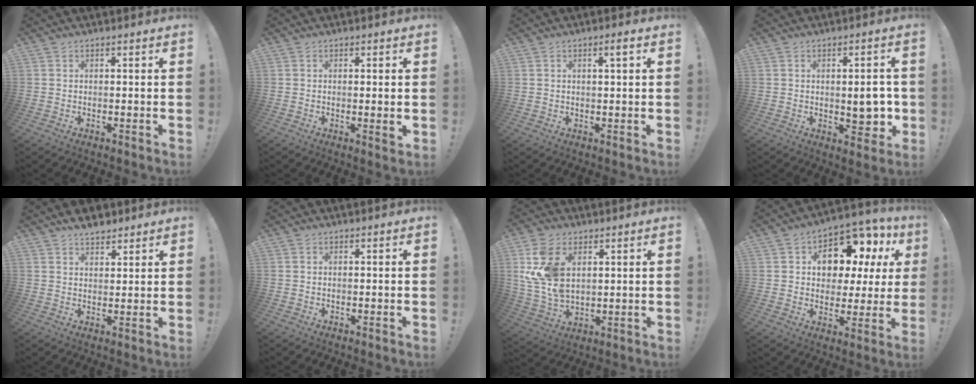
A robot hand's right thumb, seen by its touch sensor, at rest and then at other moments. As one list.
[{"total": 2.3, "force": [0.3, 0.2, 2.3], "torque": [-0.027, -0.005, 0.003]}, {"total": 2.2, "force": [0.9, 0.1, 2.0], "torque": [-0.024, -0.005, 0.009]}, {"total": 8.1, "force": [-0.2, 4.1, 7.0], "torque": [-0.069, -0.011, -0.001]}, {"total": 5.0, "force": [4.4, 2.0, 1.3], "torque": [-0.021, -0.023, 0.080]}, {"total": 0.0}, {"total": 13.4, "force": [4.7, 8.8, 9.0], "torque": [-0.183, -0.022, 0.090]}, {"total": 11.9, "force": [6.2, 7.6, 6.8], "torque": [-0.102, -0.045, 0.111]}]